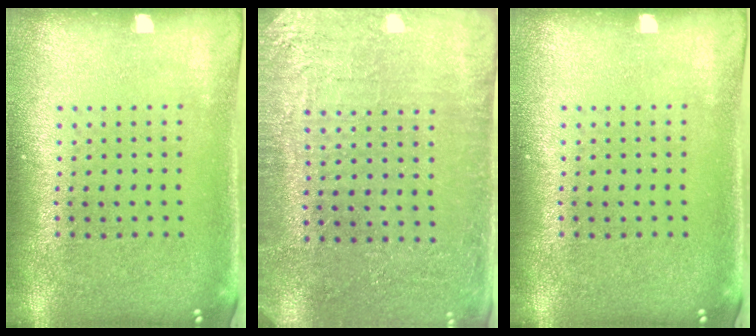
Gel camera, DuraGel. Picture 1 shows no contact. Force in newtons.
{"total": 2.9, "press": 2.9, "slide": 0.4}
{"total": 0.0}